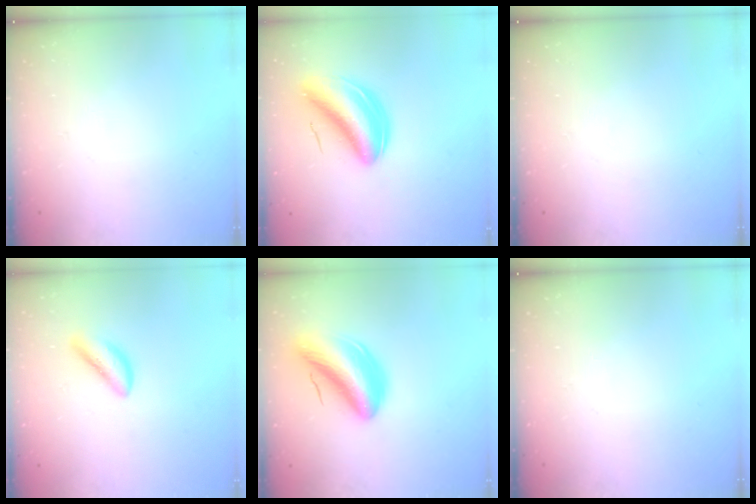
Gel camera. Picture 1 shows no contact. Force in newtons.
{"total": 8.5, "press": 8.2, "slide": 2.3}
{"total": 0.0}
{"total": 3.8, "press": 3.8, "slide": 0.2}
{"total": 9.7, "press": 9.3, "slide": 2.7}
{"total": 0.0}